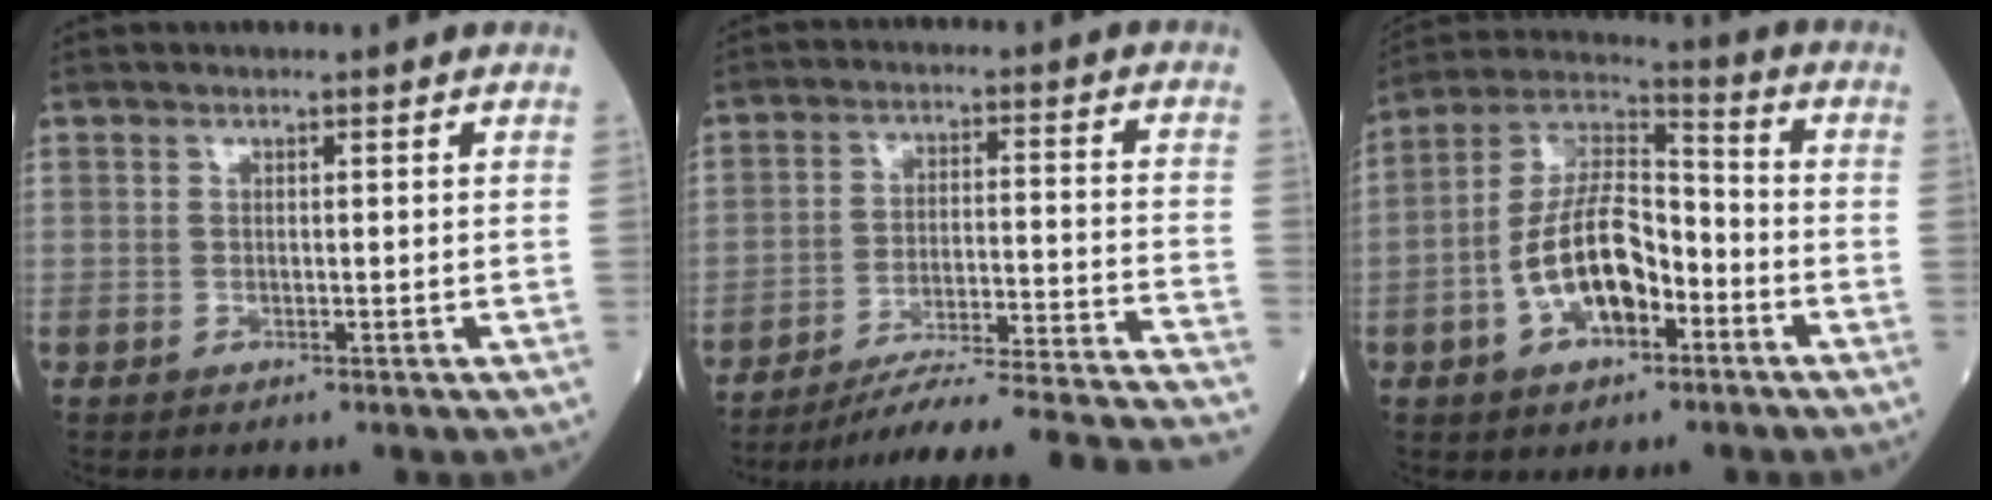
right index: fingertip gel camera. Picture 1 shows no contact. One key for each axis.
{"total": 25.5, "fx": -23.7, "fy": -1.7, "fz": 9.3, "tx": -0.075, "ty": -0.029, "tz": -0.326}
{"total": 12.9, "fx": -4.3, "fy": 5.8, "fz": 10.6, "tx": -0.214, "ty": 0.021, "tz": -0.081}